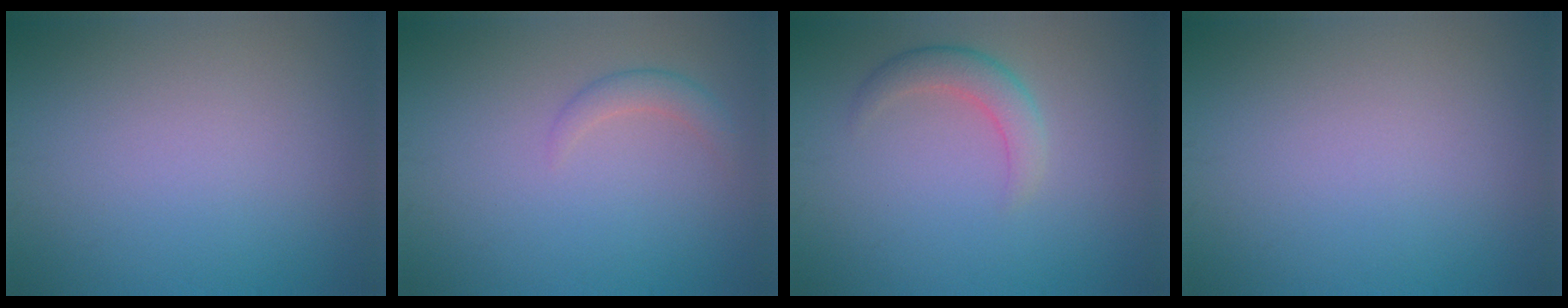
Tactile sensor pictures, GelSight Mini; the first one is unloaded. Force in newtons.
{"total": 1.5, "press": 1.5, "slide": 0.1}
{"total": 2.6, "press": 2.6, "slide": 0.0}
{"total": 0.0}